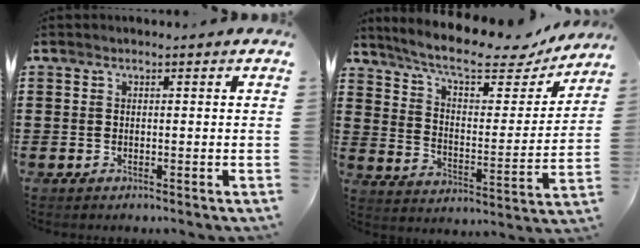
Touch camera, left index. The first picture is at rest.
{"total": 10.2, "force": [8.2, 1.7, 5.7], "torque": [-0.124, -0.045, 0.137]}